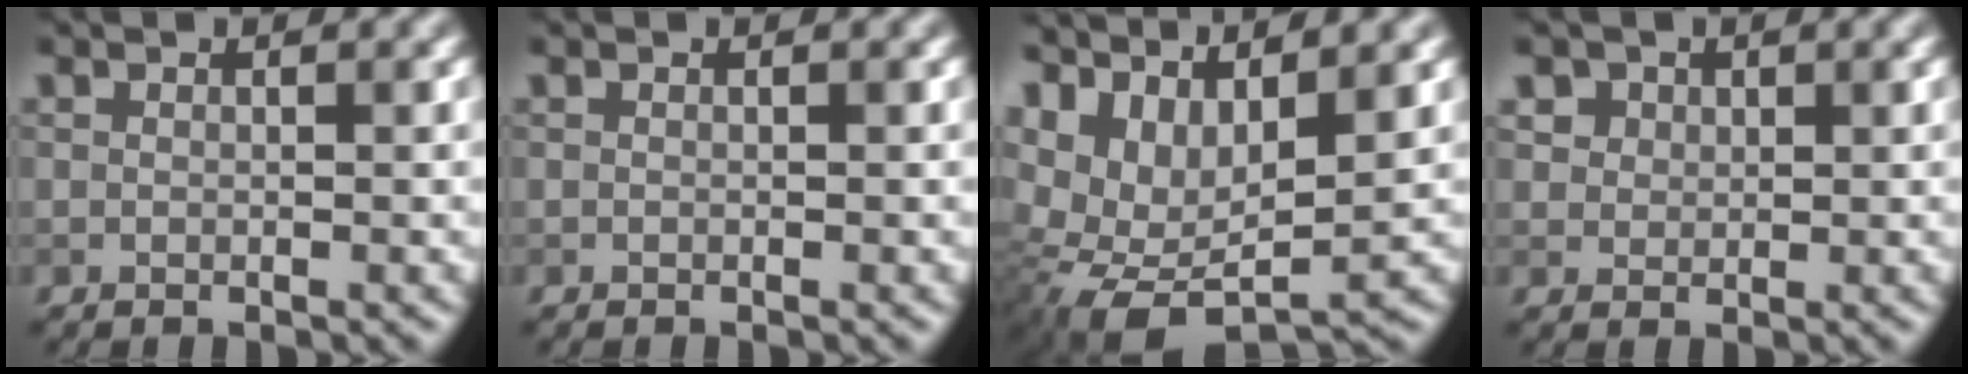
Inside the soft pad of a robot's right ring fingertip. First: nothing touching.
{"total": 0.0}
{"total": 10.0, "force": [1.9, 6.1, 7.7], "torque": [-0.161, -0.014, 0.048]}
{"total": 3.2, "force": [1.8, 2.4, 1.3], "torque": [-0.039, 0.000, 0.037]}